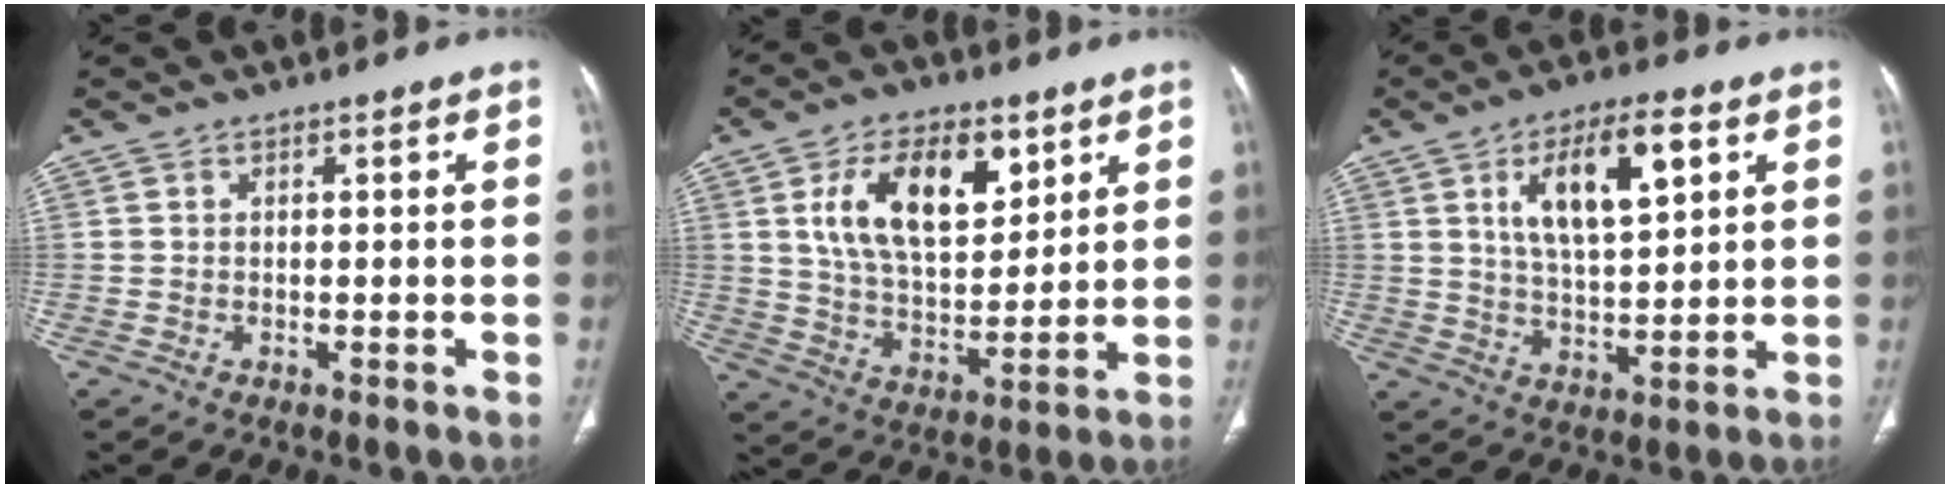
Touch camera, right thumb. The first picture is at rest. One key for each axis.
{"total": 16.5, "fx": 6.6, "fy": 8.9, "fz": 12.2, "tx": -0.176, "ty": -0.027, "tz": 0.126}
{"total": 13.1, "fx": 5.0, "fy": 5.3, "fz": 10.9, "tx": -0.167, "ty": -0.012, "tz": 0.089}